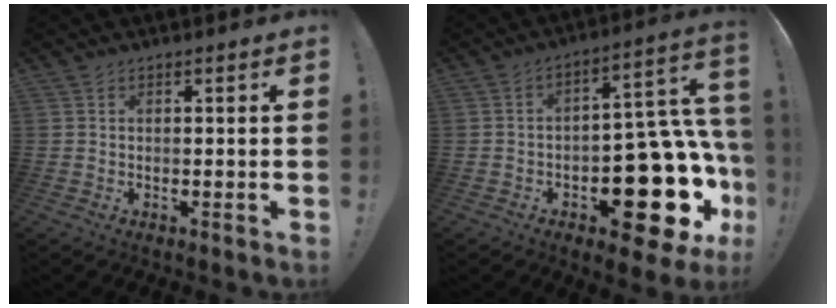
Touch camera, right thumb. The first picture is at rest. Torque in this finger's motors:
{"motor_torque": [2.51, 2.50, 1.32, -1.45, 0.37]}